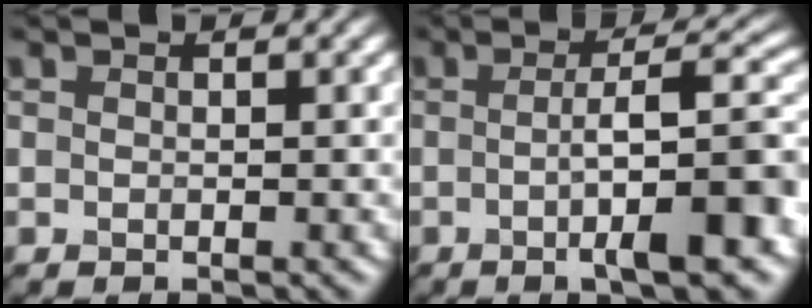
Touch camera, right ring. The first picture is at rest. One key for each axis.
{"total": 8.4, "fx": -1.5, "fy": 1.5, "fz": 8.1, "tx": -0.110, "ty": 0.011, "tz": -0.027}